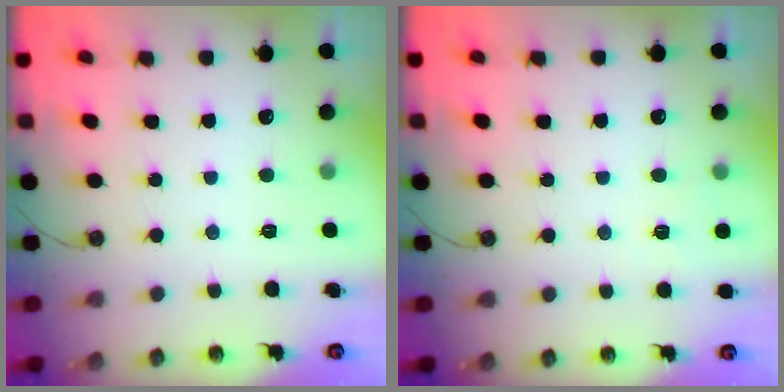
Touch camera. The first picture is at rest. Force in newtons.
{"total": 2.9, "press": 2.9, "slide": 0.2}